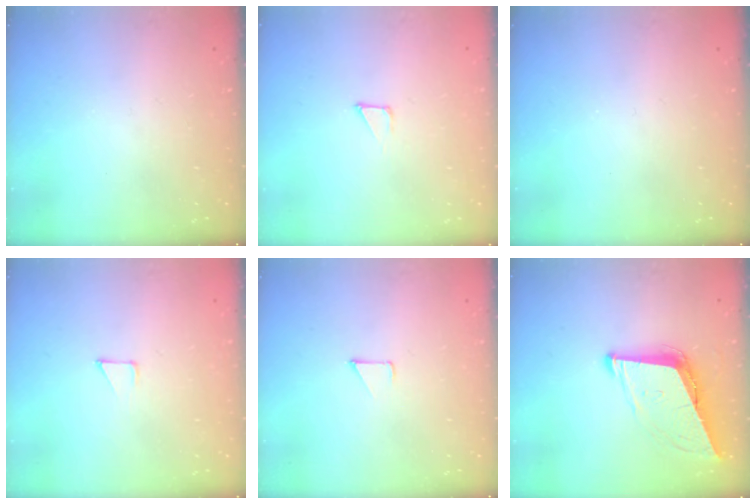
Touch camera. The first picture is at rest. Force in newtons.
{"total": 1.2, "press": 1.2, "slide": 0.0}
{"total": 0.0}
{"total": 2.8, "press": 2.8, "slide": 0.2}
{"total": 3.3, "press": 3.3, "slide": 0.3}
{"total": 9.3, "press": 9.0, "slide": 2.3}